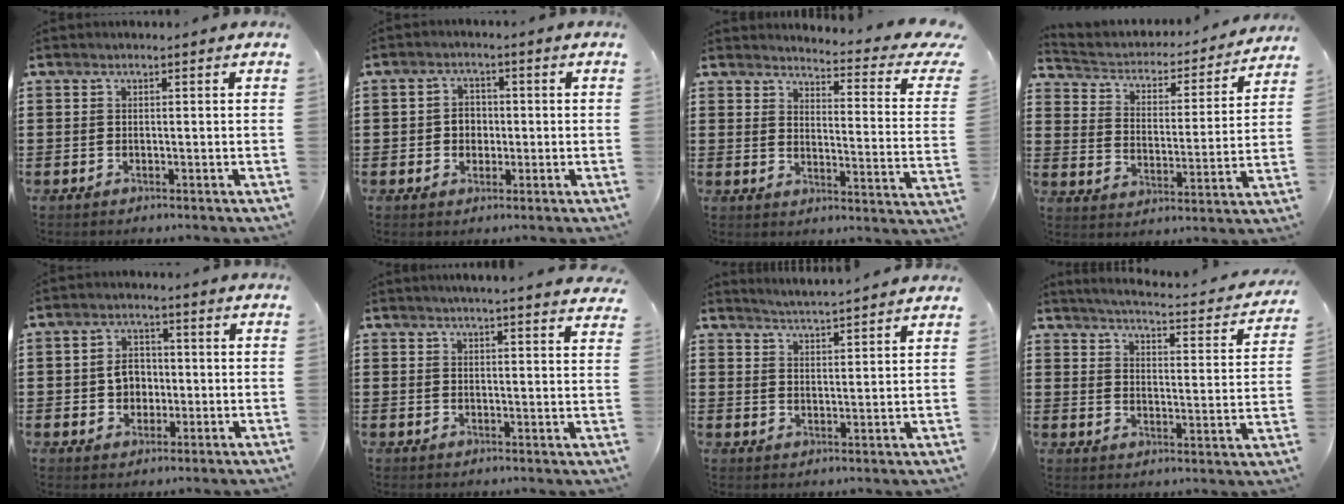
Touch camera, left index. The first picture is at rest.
{"total": 3.0, "force": [-0.3, 2.6, 1.4], "torque": [-0.036, 0.006, -0.010]}
{"total": 3.5, "force": [3.1, -0.1, 1.7], "torque": [-0.037, -0.034, 0.043]}
{"total": 2.7, "force": [2.4, 1.0, 0.5], "torque": [-0.029, -0.024, 0.030]}
{"total": 4.3, "force": [-0.3, 3.5, 2.4], "torque": [-0.048, 0.008, -0.011]}
{"total": 3.0, "force": [2.9, -0.6, 0.6], "torque": [-0.020, -0.010, 0.054]}
{"total": 3.6, "force": [3.5, -0.8, 0.1], "torque": [-0.013, -0.019, 0.061]}
{"total": 3.2, "force": [3.0, -0.4, 1.1], "torque": [-0.042, -0.032, 0.041]}